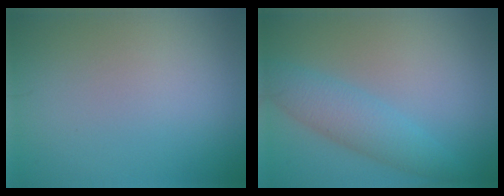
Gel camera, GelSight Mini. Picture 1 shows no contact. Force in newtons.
{"total": 3.8, "press": 3.8, "slide": 0.1}